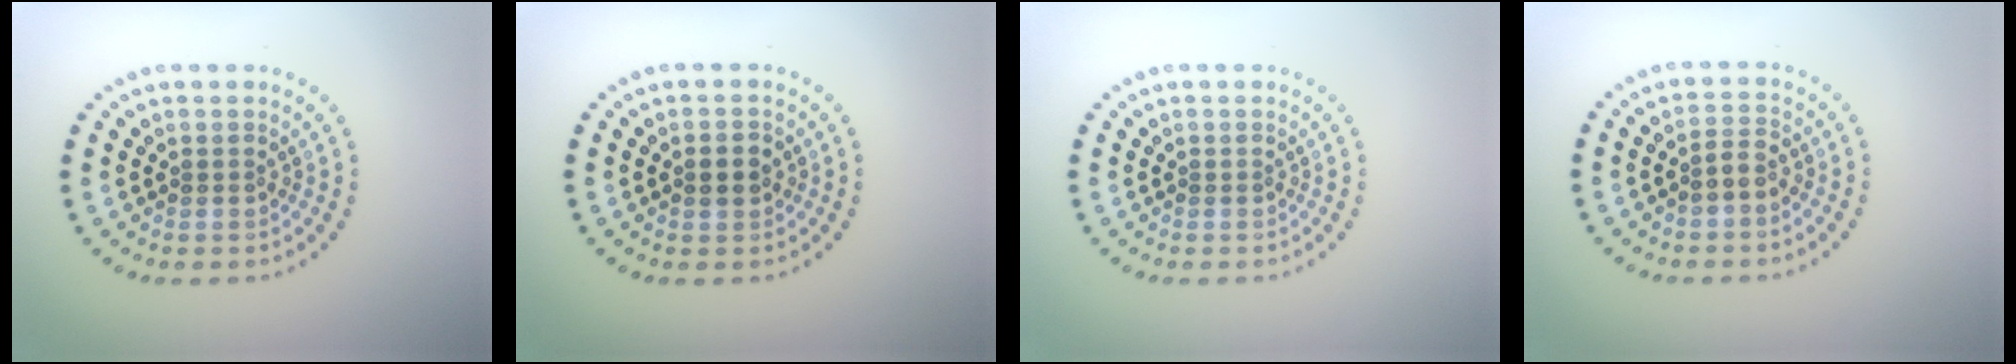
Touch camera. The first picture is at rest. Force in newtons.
{"total": 1.7, "press": 1.7, "slide": 0.2}
{"total": 0.0}
{"total": 1.6, "press": 1.4, "slide": 0.8}